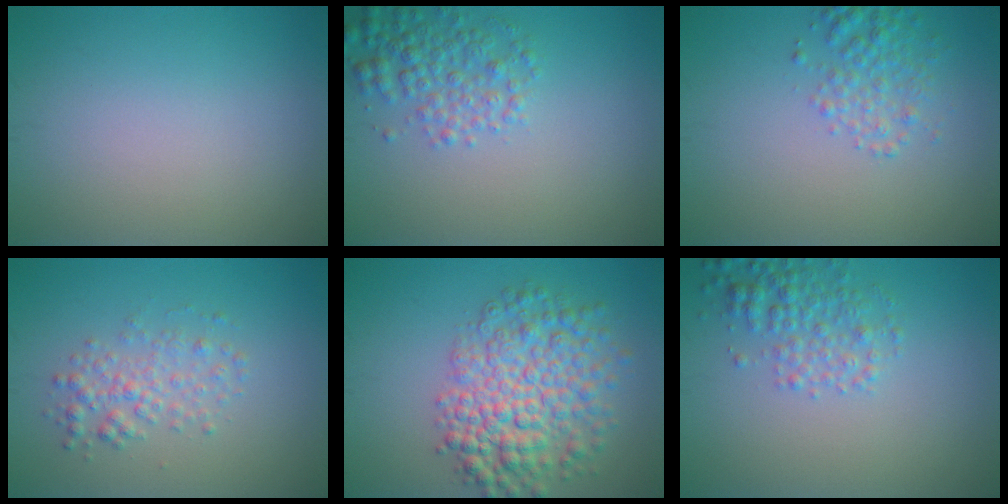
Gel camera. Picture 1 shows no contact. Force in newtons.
{"total": 3.3, "press": 3.3, "slide": 0.1}
{"total": 2.6, "press": 2.6, "slide": 0.1}
{"total": 2.5, "press": 2.5, "slide": 0.0}
{"total": 7.4, "press": 7.4, "slide": 0.2}
{"total": 3.1, "press": 3.1, "slide": 0.1}